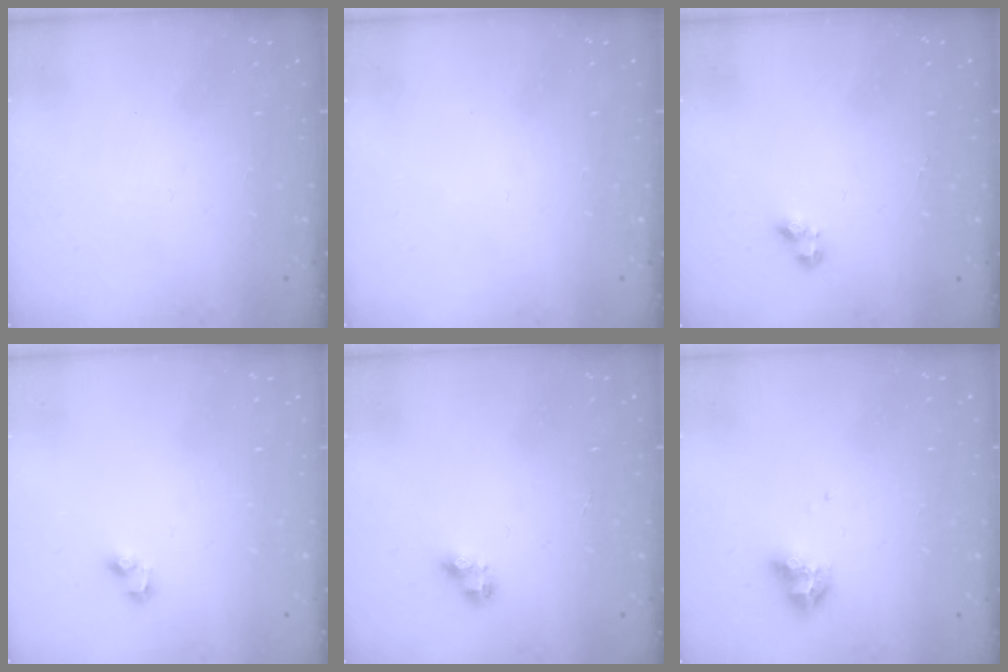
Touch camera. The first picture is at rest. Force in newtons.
{"total": 0.0}
{"total": 3.0, "press": 2.9, "slide": 0.6}
{"total": 2.7, "press": 2.5, "slide": 1.2}
{"total": 6.1, "press": 6.1, "slide": 0.7}
{"total": 9.0, "press": 9.0, "slide": 0.9}